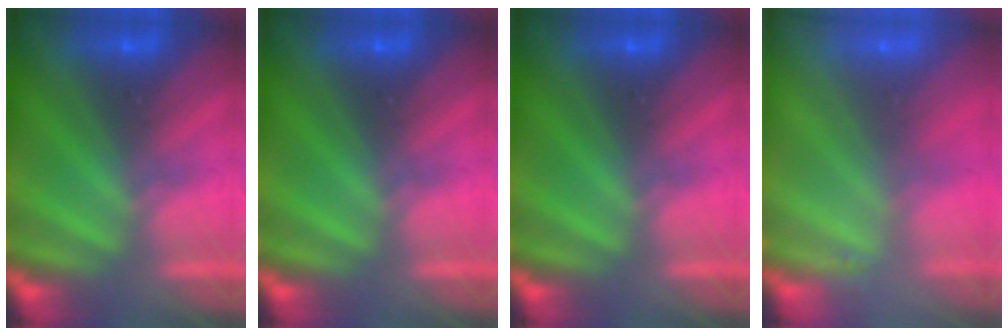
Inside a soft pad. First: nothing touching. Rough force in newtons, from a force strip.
{"total": 0.0}
{"total": 0.0}
{"total": 2.2}